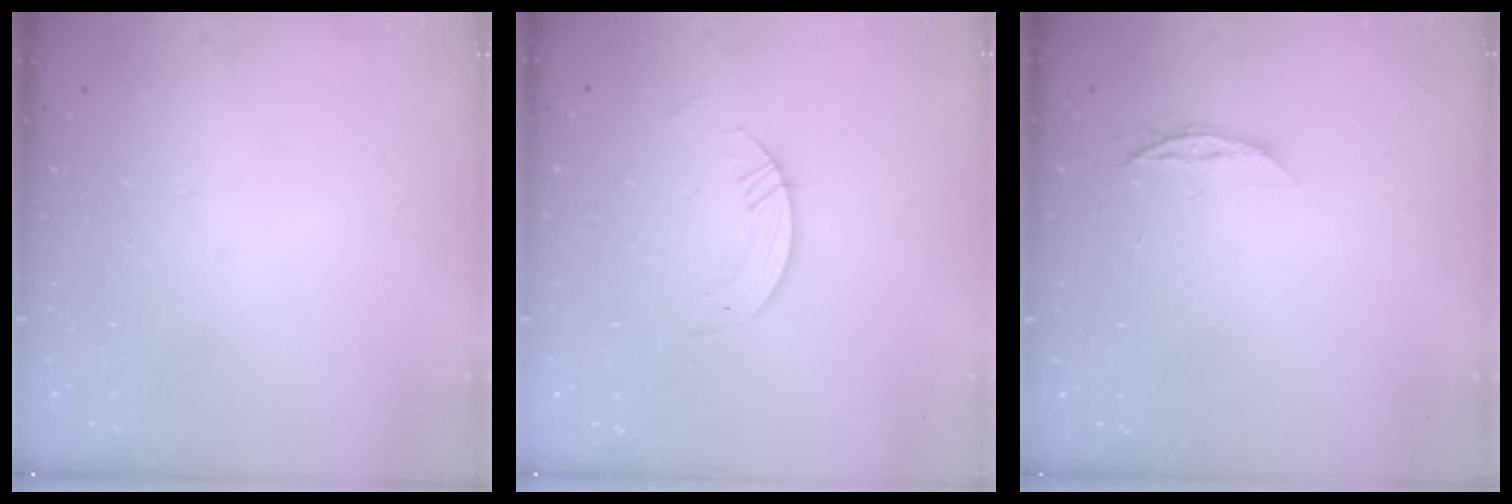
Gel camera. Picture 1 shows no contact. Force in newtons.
{"total": 3.2, "press": 3.2, "slide": 0.3}
{"total": 4.9, "press": 4.9, "slide": 0.6}